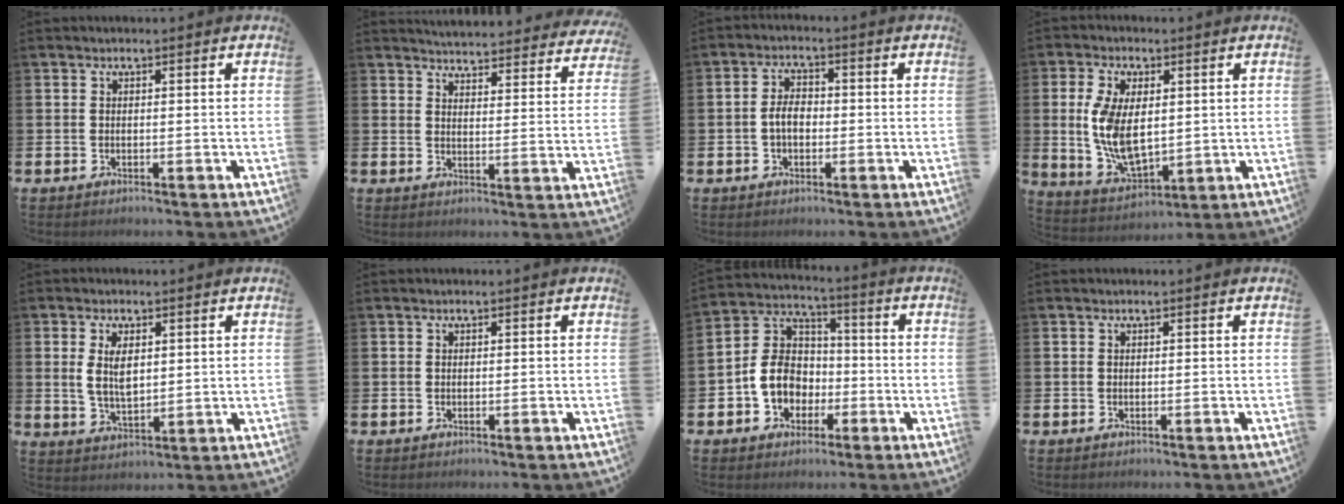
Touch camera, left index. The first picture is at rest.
{"total": 4.8, "force": [4.7, 0.6, 0.4], "torque": [-0.021, -0.037, 0.083]}
{"total": 3.4, "force": [-0.5, 2.1, 2.7], "torque": [-0.042, 0.003, -0.013]}
{"total": 7.9, "force": [1.2, 4.6, 6.3], "torque": [-0.133, -0.002, 0.018]}
{"total": 4.1, "force": [1.5, 2.1, 3.2], "torque": [-0.052, 0.001, 0.022]}
{"total": 0.0}
{"total": 8.0, "force": [-1.9, 6.9, 3.5], "torque": [-0.097, 0.017, -0.041]}
{"total": 0.0}